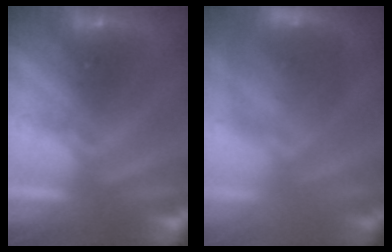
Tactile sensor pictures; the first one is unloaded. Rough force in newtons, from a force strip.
{"total": 5.9}